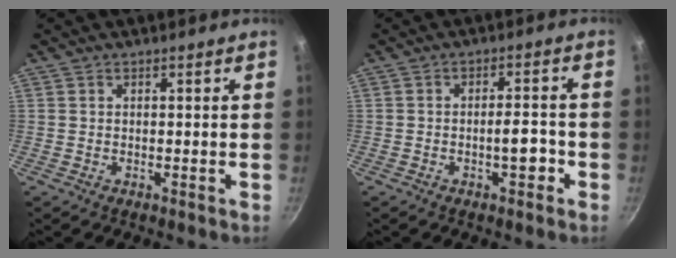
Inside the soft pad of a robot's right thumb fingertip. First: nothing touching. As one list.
[{"total": 4.5, "force": [-1.8, 1.7, 3.8], "torque": [-0.041, 0.020, -0.026]}]